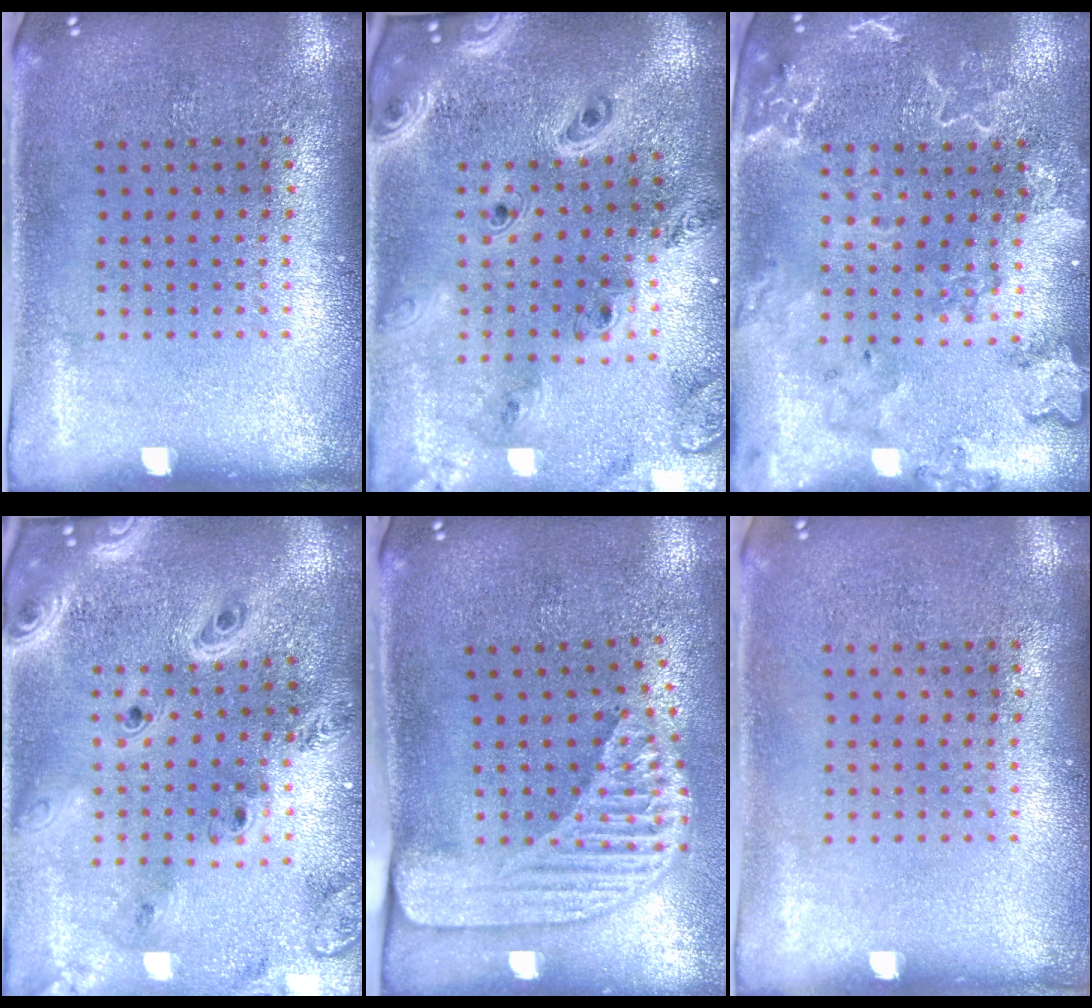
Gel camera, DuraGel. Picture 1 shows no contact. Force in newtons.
{"total": 2.7, "press": 2.4, "slide": 1.3}
{"total": 2.7, "press": 2.5, "slide": 1.0}
{"total": 3.9, "press": 3.0, "slide": 2.4}
{"total": 2.3, "press": 1.7, "slide": 1.5}
{"total": 0.0}